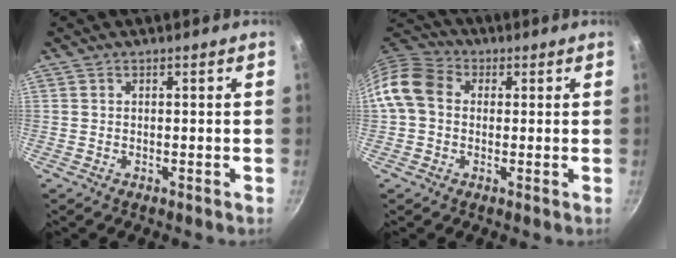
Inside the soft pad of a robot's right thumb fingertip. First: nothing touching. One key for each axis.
{"total": 9.1, "fx": 0.6, "fy": 7.4, "fz": 5.3, "tx": -0.080, "ty": 0.022, "tz": -0.010}